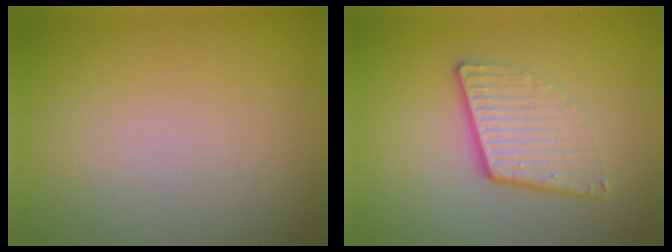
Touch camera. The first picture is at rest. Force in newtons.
{"total": 4.5, "press": 2.8, "slide": 3.5}